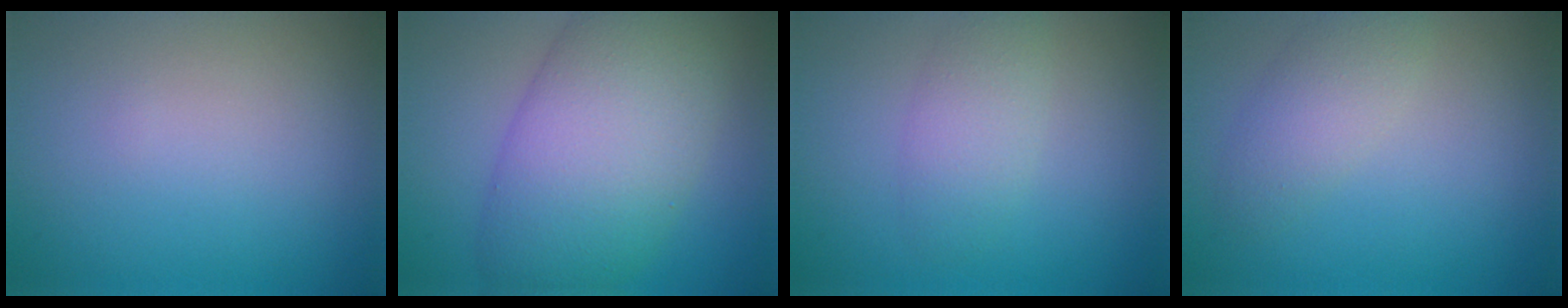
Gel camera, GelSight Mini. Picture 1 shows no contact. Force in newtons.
{"total": 10.5, "press": 10.5, "slide": 0.4}
{"total": 2.7, "press": 2.7, "slide": 0.1}
{"total": 3.0, "press": 3.0, "slide": 0.1}